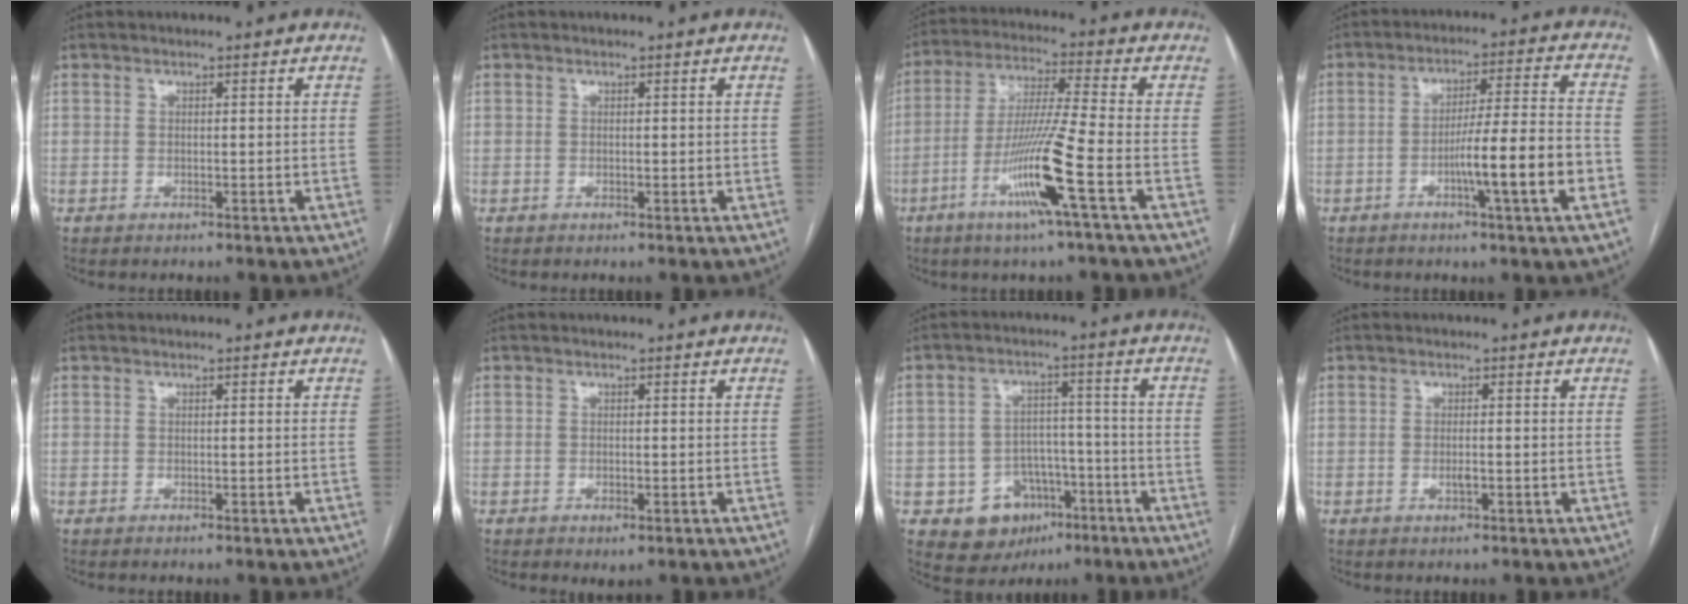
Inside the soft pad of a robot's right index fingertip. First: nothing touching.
{"total": 0.6, "force": [0.1, 0.3, 0.5], "torque": [-0.006, -0.001, 0.002]}
{"total": 12.3, "force": [-4.9, -1.5, 11.1], "torque": [-0.220, -0.015, -0.099]}
{"total": 11.7, "force": [-3.8, -0.6, 11.0], "torque": [-0.177, 0.000, -0.062]}
{"total": 0.0}
{"total": 1.6, "force": [-0.8, 0.6, 1.3], "torque": [-0.017, -0.003, -0.006]}
{"total": 8.7, "force": [-4.0, 7.3, 2.6], "torque": [-0.035, 0.024, -0.049]}
{"total": 1.3, "force": [-0.3, 0.3, 1.2], "torque": [-0.025, -0.001, -0.006]}